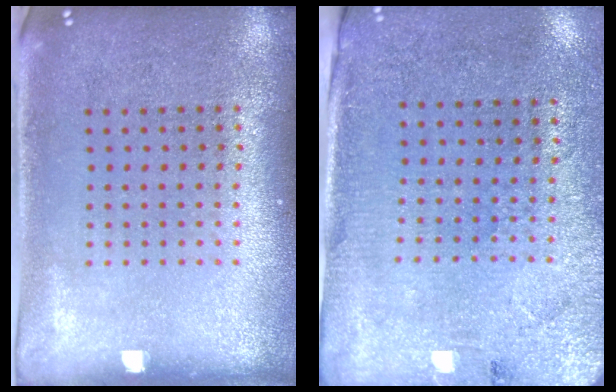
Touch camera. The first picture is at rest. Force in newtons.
{"total": 2.7, "press": 2.4, "slide": 1.3}